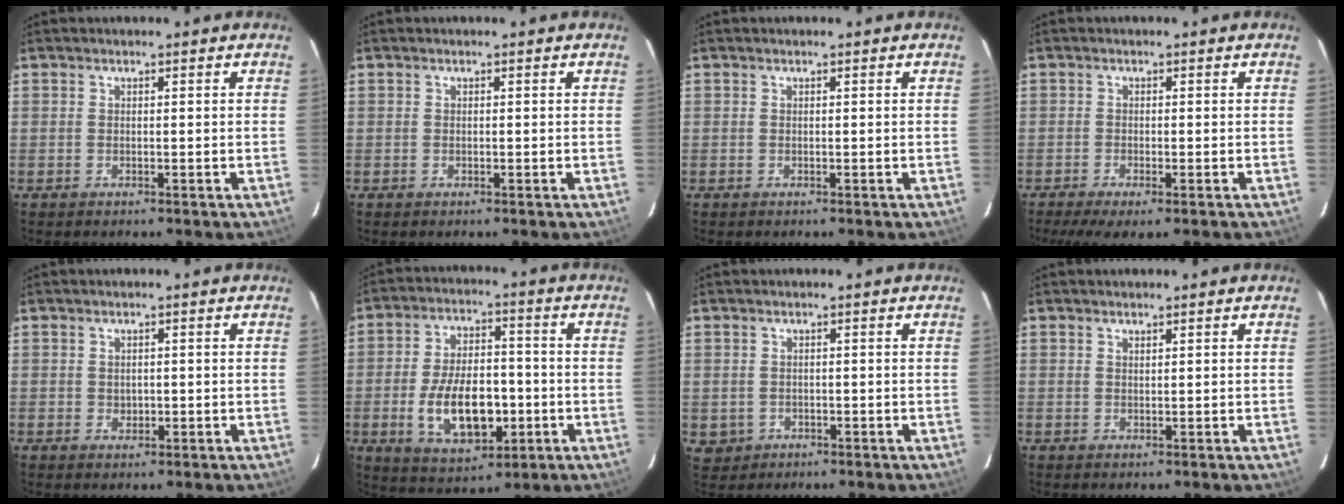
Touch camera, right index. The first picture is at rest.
{"total": 0.0}
{"total": 0.0}
{"total": 5.8, "force": [-4.1, 0.9, 4.0], "torque": [-0.086, -0.024, -0.065]}
{"total": 1.6, "force": [0.0, 1.4, 0.7], "torque": [-0.010, 0.002, 0.002]}
{"total": 14.3, "force": [-3.5, 7.5, 11.6], "torque": [-0.227, 0.002, -0.044]}
{"total": 3.1, "force": [-0.5, 2.9, 0.7], "torque": [-0.019, -0.001, 0.002]}
{"total": 0.6, "force": [0.5, 0.0, 0.2], "torque": [-0.004, 0.000, 0.010]}